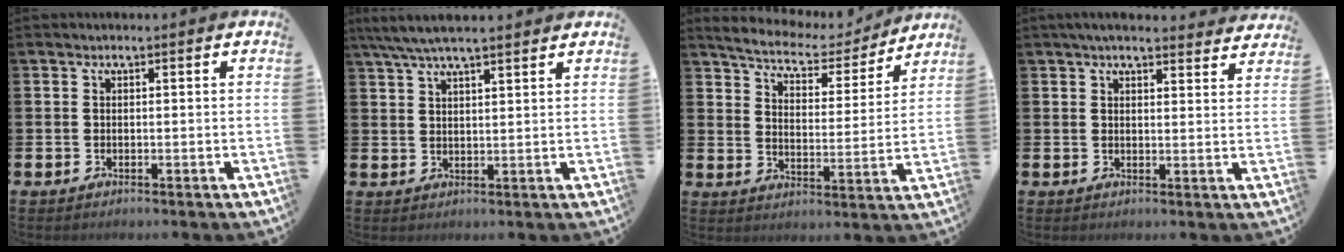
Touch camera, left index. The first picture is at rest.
{"total": 5.7, "force": [5.0, 0.9, 2.7], "torque": [-0.063, -0.008, 0.091]}
{"total": 6.1, "force": [5.8, 1.4, 1.4], "torque": [-0.054, -0.044, 0.095]}
{"total": 4.0, "force": [3.8, 0.6, 1.2], "torque": [-0.022, -0.015, 0.067]}